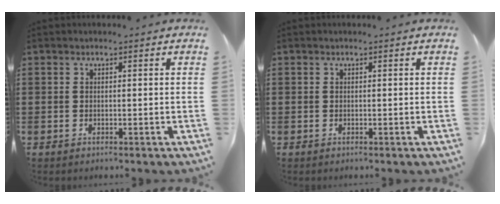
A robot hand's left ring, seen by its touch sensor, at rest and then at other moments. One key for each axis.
{"total": 0.0}